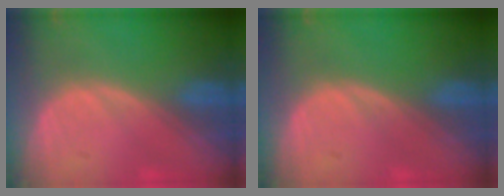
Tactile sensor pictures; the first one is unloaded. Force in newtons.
{"total": 0.0}